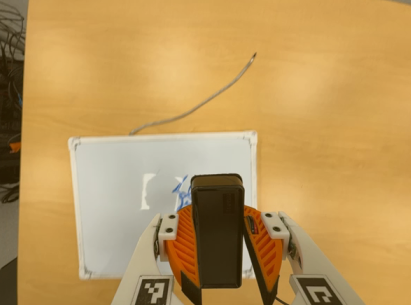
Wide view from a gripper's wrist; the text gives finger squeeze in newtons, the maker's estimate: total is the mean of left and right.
{"total": 9.8, "left": 10.0, "right": 9.6}